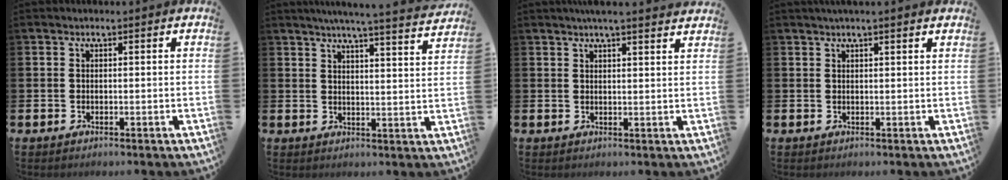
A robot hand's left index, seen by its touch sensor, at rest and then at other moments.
{"total": 5.7, "force": [5.4, -1.0, 1.6], "torque": [-0.034, -0.035, 0.090]}
{"total": 3.5, "force": [3.4, -0.2, 0.8], "torque": [-0.018, -0.014, 0.060]}
{"total": 1.5, "force": [1.4, -0.1, 0.7], "torque": [-0.010, 0.000, 0.025]}